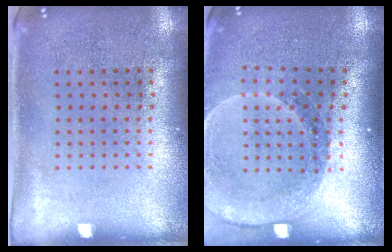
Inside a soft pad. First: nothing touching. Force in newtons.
{"total": 1.5, "press": 1.5, "slide": 0.1}